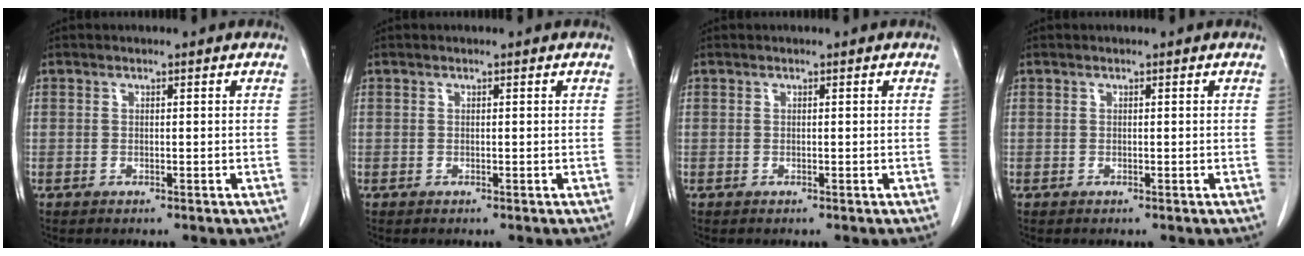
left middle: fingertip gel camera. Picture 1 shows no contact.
{"total": 0.0}
{"total": 0.0}
{"total": 0.0}